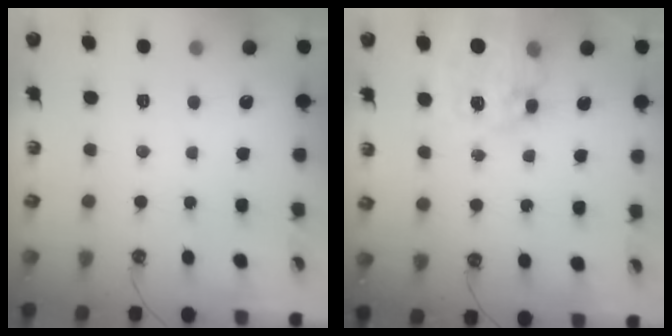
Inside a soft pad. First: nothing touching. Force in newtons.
{"total": 13.0, "press": 13.0, "slide": 1.0}